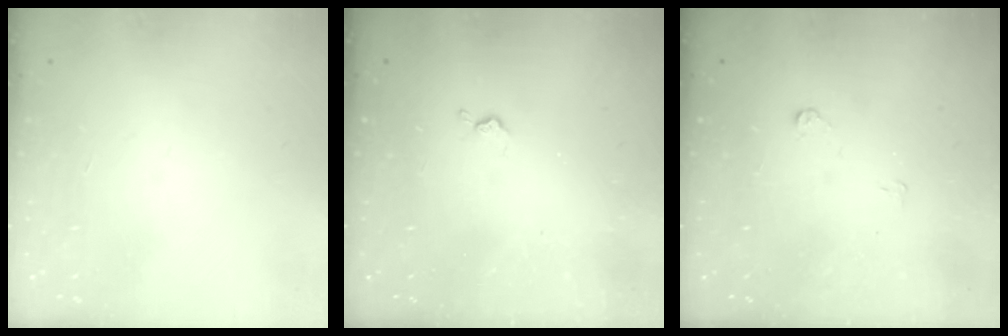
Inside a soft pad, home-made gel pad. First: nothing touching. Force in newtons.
{"total": 3.0, "press": 2.9, "slide": 0.4}
{"total": 3.3, "press": 3.3, "slide": 0.4}